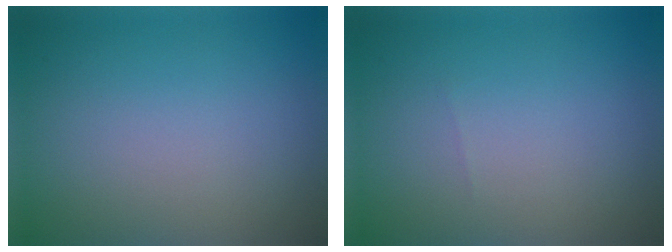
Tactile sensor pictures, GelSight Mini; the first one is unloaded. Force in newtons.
{"total": 0.0}